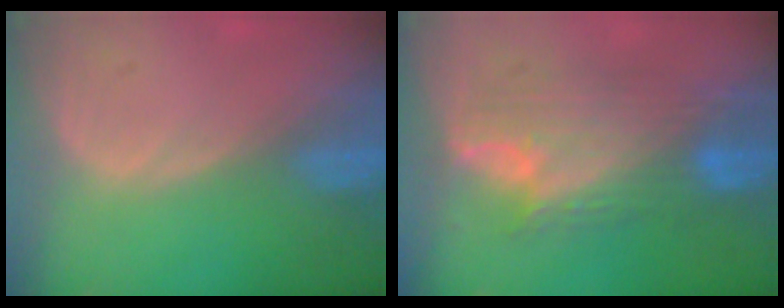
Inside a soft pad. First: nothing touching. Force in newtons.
{"total": 8.7, "press": 8.7, "slide": 0.3}